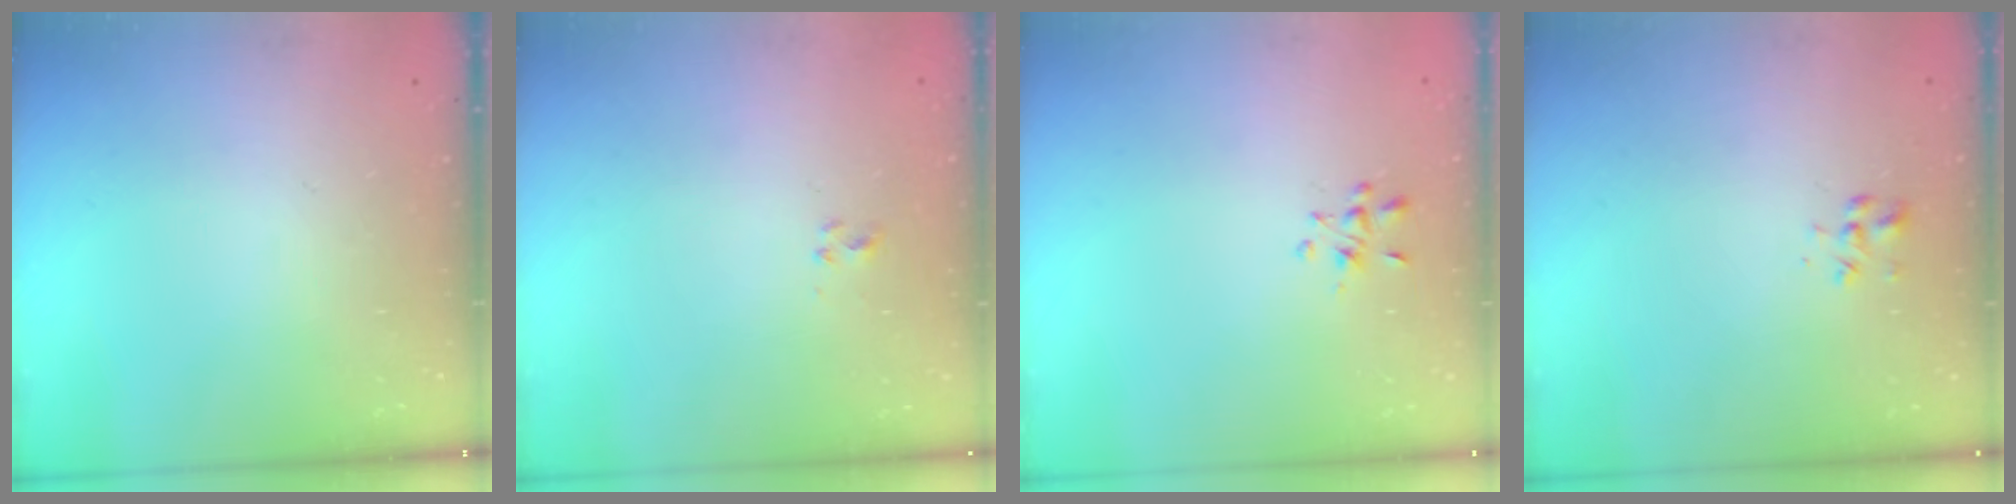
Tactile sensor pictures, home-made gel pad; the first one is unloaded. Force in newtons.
{"total": 2.0, "press": 1.8, "slide": 1.0}
{"total": 2.6, "press": 2.5, "slide": 0.7}
{"total": 2.3, "press": 2.2, "slide": 0.7}